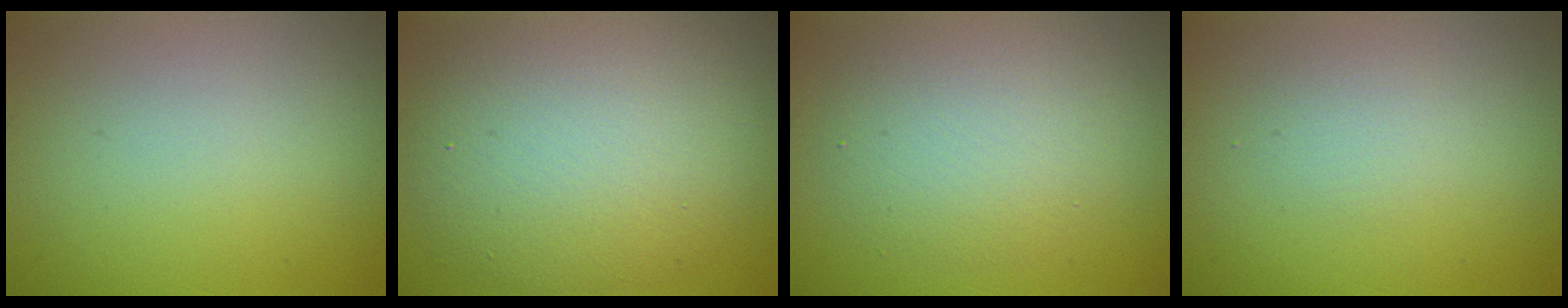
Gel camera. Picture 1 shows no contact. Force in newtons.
{"total": 9.2, "press": 9.1, "slide": 0.9}
{"total": 4.4, "press": 4.4, "slide": 0.2}
{"total": 1.1, "press": 1.1, "slide": 0.1}